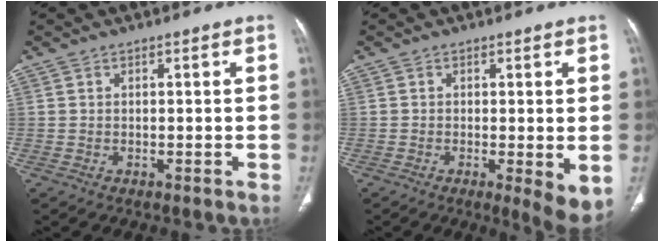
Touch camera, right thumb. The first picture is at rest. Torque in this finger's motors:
{"motor_torque": [-0.12, 0.45, -0.15, 0.02, -0.01]}